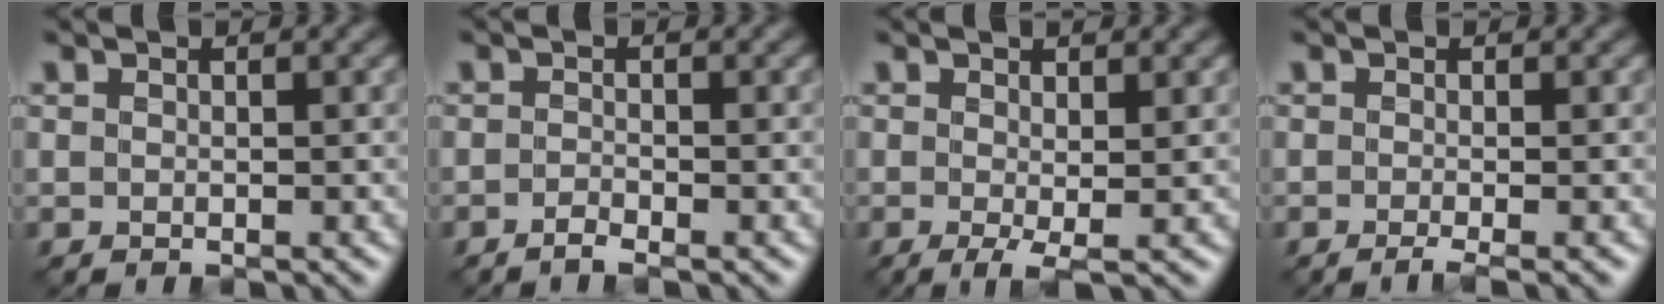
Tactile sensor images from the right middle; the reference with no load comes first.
{"total": 1.2, "force": [-1.0, 0.1, 0.6], "torque": [-0.013, -0.001, -0.023]}
{"total": 2.0, "force": [-0.1, 0.2, 2.0], "torque": [-0.036, -0.010, -0.003]}
{"total": 1.9, "force": [-1.0, 0.4, 1.6], "torque": [-0.021, -0.010, -0.022]}